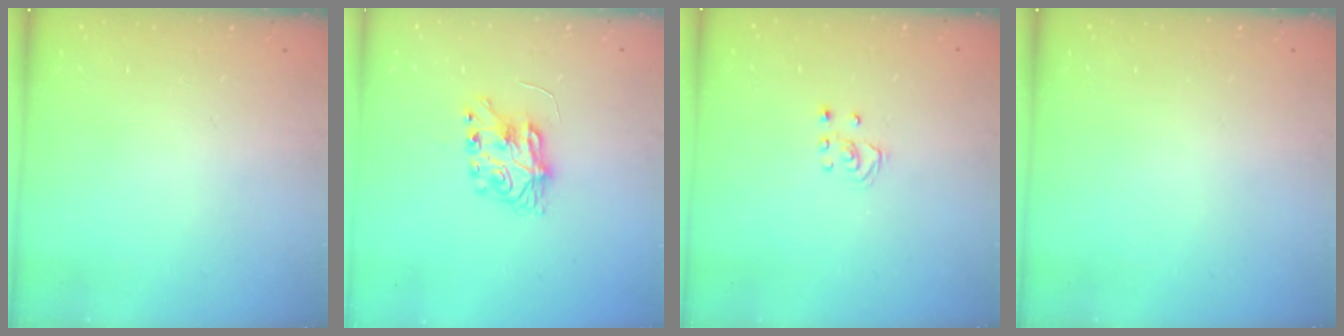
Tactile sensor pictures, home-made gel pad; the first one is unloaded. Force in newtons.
{"total": 7.5, "press": 7.5, "slide": 0.3}
{"total": 2.5, "press": 2.5, "slide": 0.2}
{"total": 0.0}